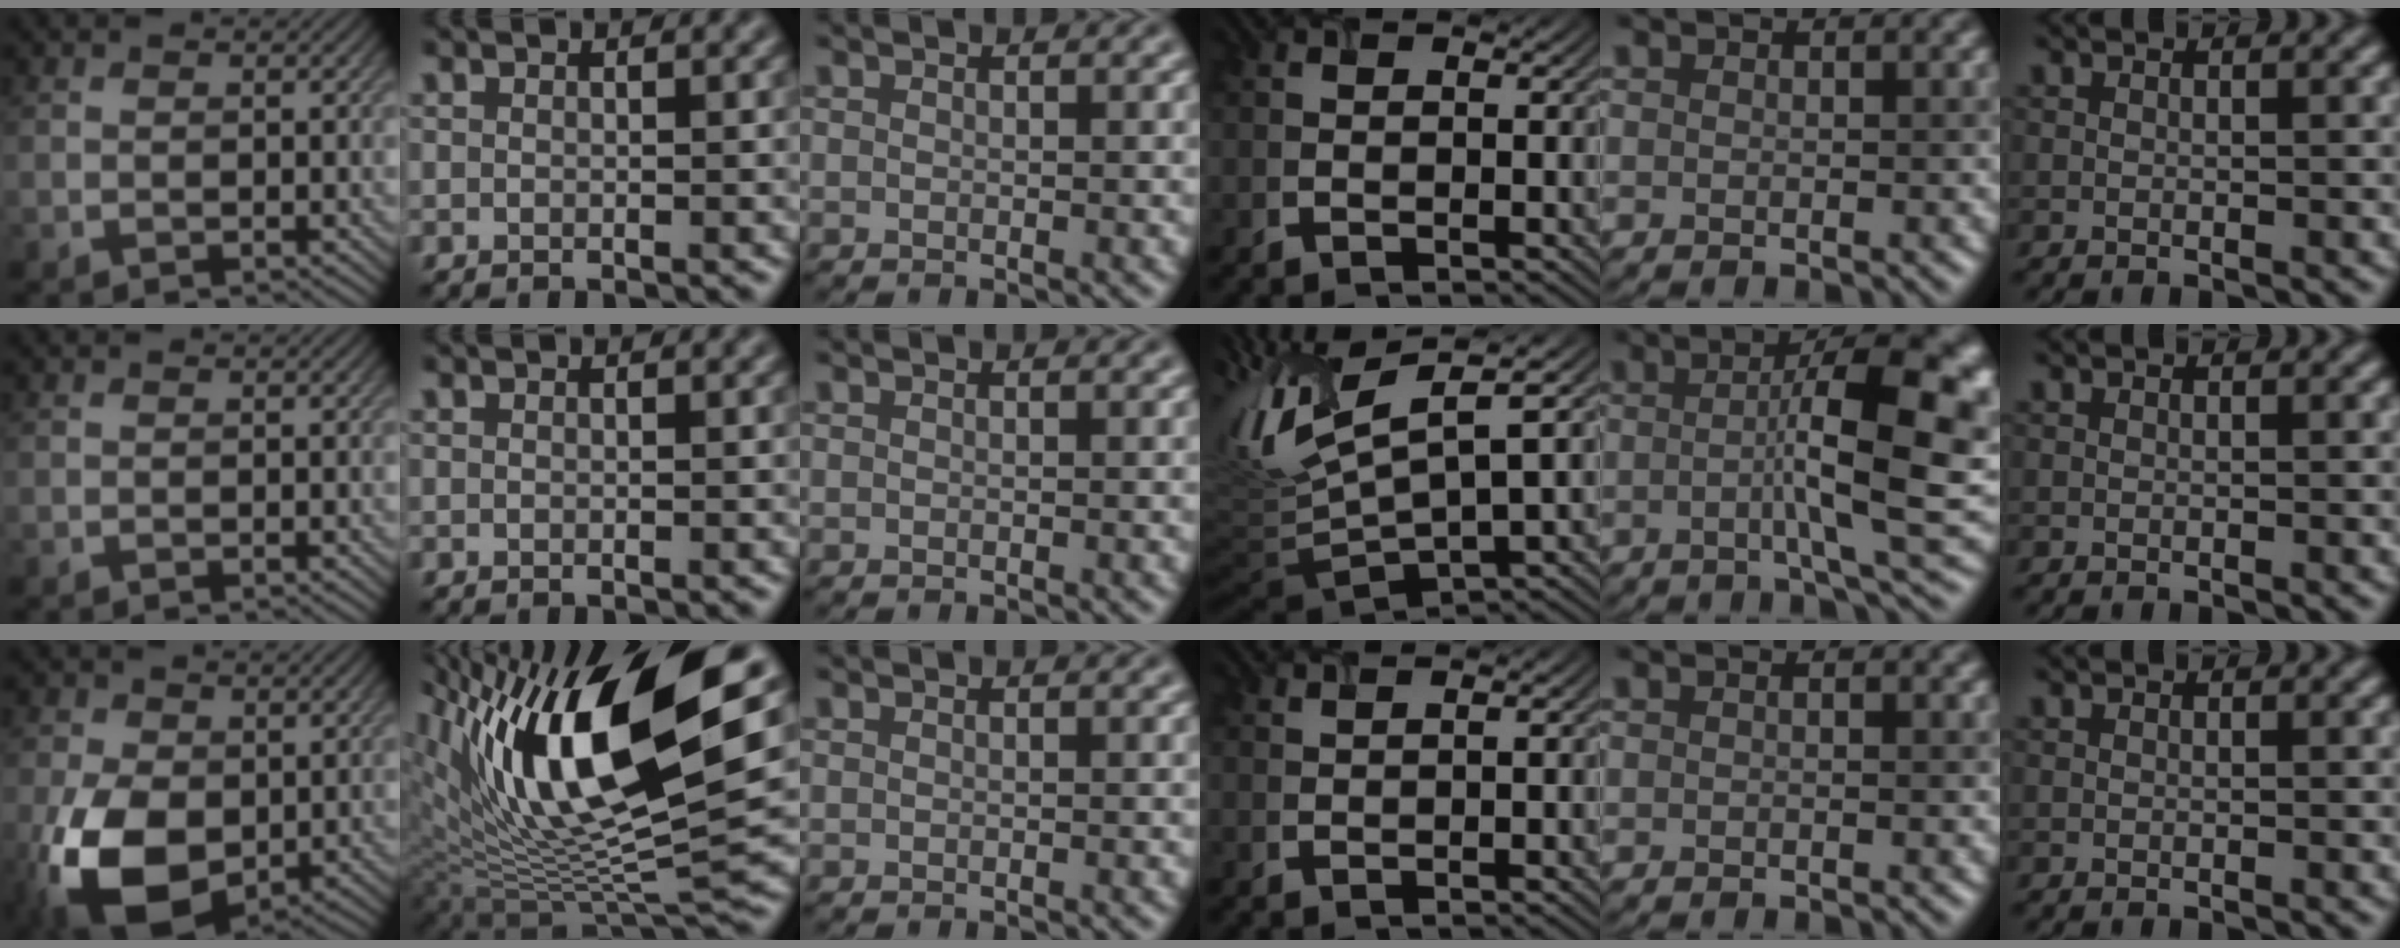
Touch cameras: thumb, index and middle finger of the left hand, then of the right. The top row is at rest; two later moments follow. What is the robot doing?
{"motion": "open", "object": "airpods case & airpods"}